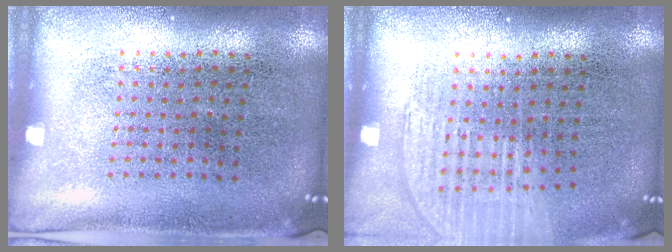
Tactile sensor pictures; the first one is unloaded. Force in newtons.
{"total": 1.2, "press": 1.1, "slide": 0.4}